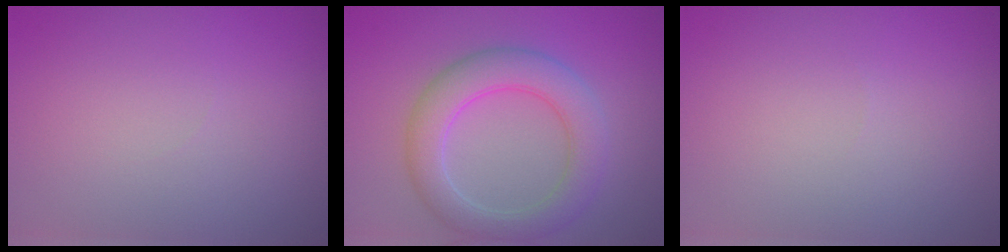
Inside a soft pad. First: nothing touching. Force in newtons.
{"total": 5.2, "press": 5.2, "slide": 0.3}
{"total": 0.0}